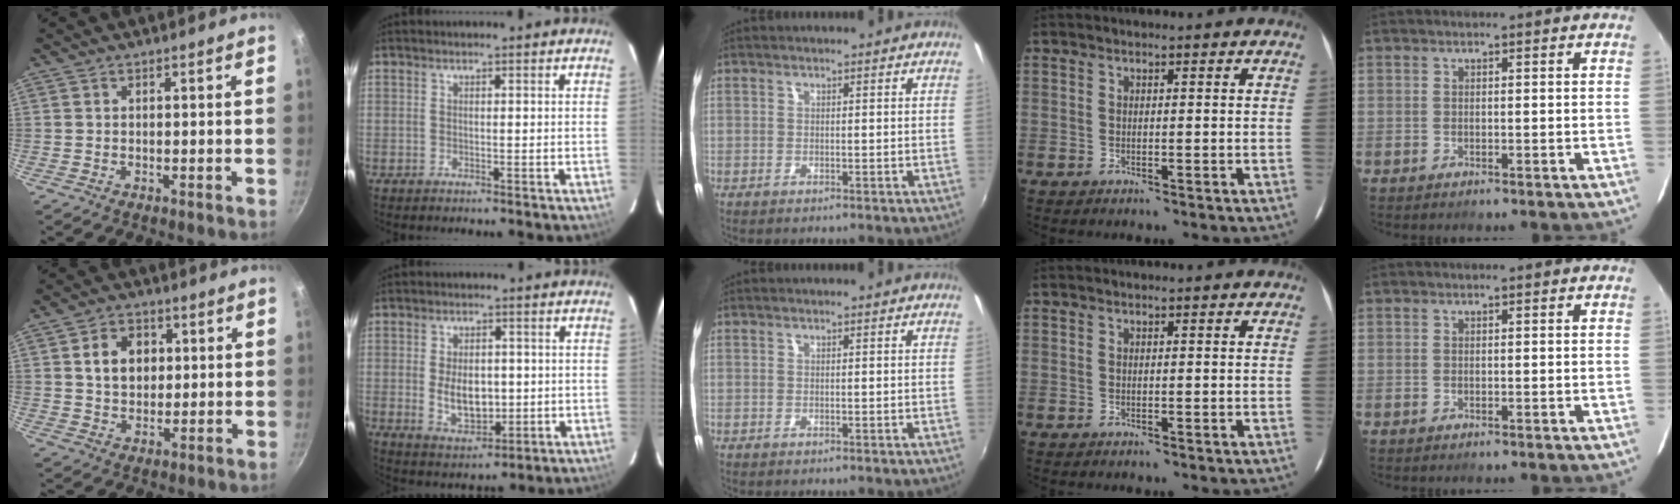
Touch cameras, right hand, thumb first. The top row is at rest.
{"thumb": {"total": 8.0, "force": [1.7, 6.1, 4.8], "torque": [-0.056, 0.004, 0.026]}, "index": {"total": 8.4, "force": [-0.5, 5.0, 6.7], "torque": [-0.126, -0.006, 0.003]}}